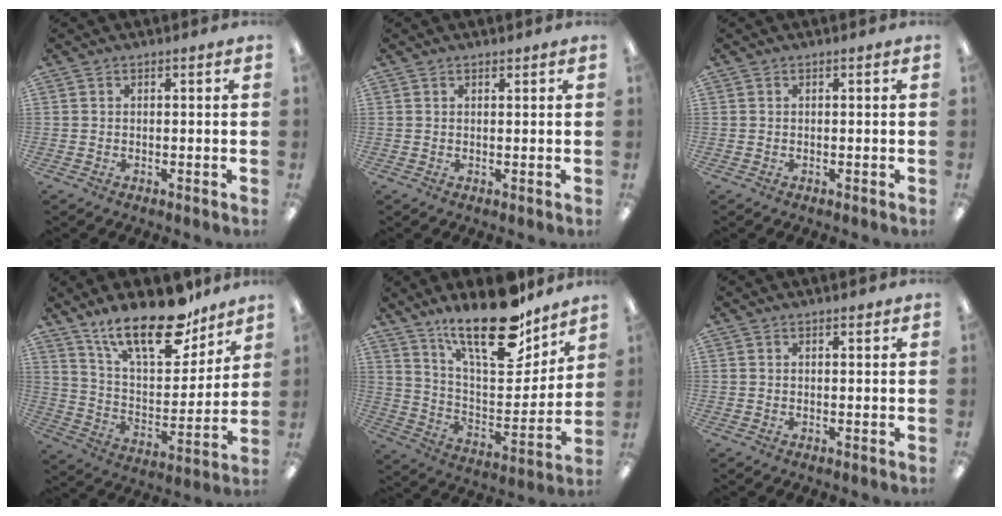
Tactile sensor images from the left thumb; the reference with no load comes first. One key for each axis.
{"total": 0.8, "fx": 0.8, "fy": 0.2, "fz": 0.2, "tx": -0.006, "ty": -0.001, "tz": 0.014}
{"total": 0.0}
{"total": 21.6, "fx": 15.4, "fy": 8.2, "fz": 12.8, "tx": -0.206, "ty": -0.093, "tz": 0.265}
{"total": 22.1, "fx": 16.6, "fy": 7.3, "fz": 12.6, "tx": -0.201, "ty": -0.113, "tz": 0.281}
{"total": 1.4, "fx": 1.1, "fy": 0.3, "fz": 0.7, "tx": -0.007, "ty": -0.002, "tz": 0.017}